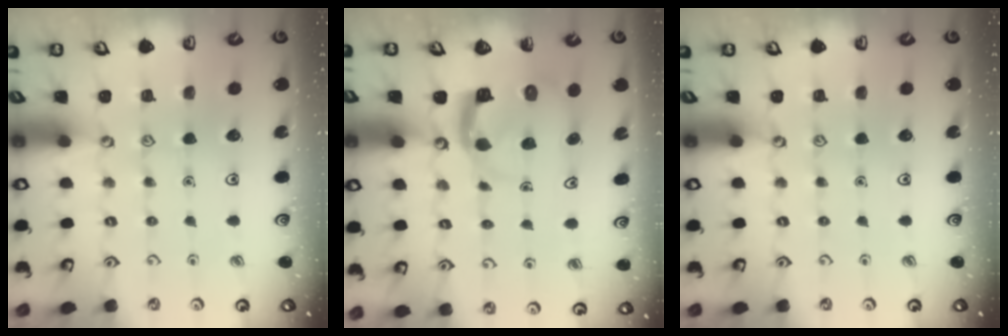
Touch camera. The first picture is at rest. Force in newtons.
{"total": 6.7, "press": 6.7, "slide": 0.1}
{"total": 0.0}